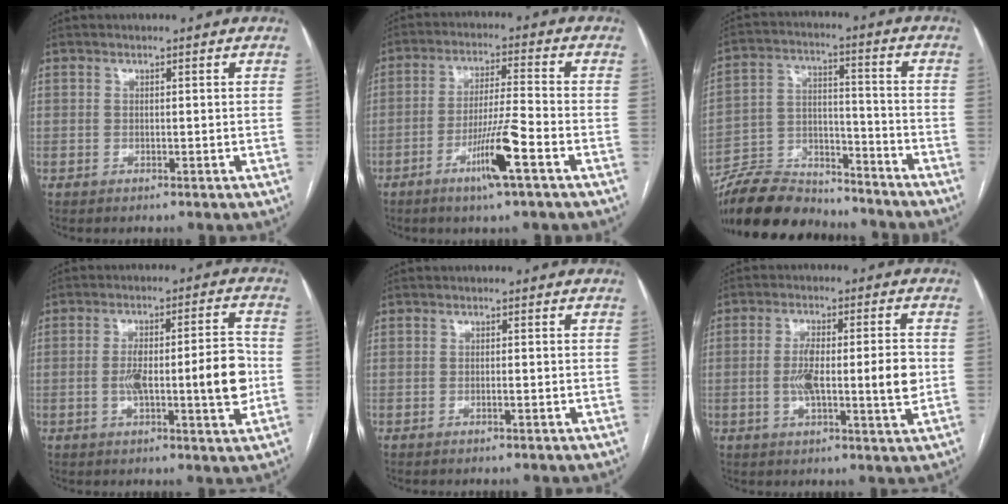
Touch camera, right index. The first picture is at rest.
{"total": 8.8, "force": [-4.3, -0.5, 7.7], "torque": [-0.144, -0.008, -0.079]}
{"total": 16.2, "force": [-14.9, 4.4, 4.6], "torque": [-0.089, 0.014, -0.253]}
{"total": 11.7, "force": [-1.4, 2.2, 11.4], "torque": [-0.177, 0.019, -0.020]}
{"total": 0.7, "force": [-0.3, 0.0, 0.6], "torque": [-0.013, 0.001, -0.004]}
{"total": 10.1, "force": [-0.9, 1.7, 9.9], "torque": [-0.166, 0.013, -0.016]}